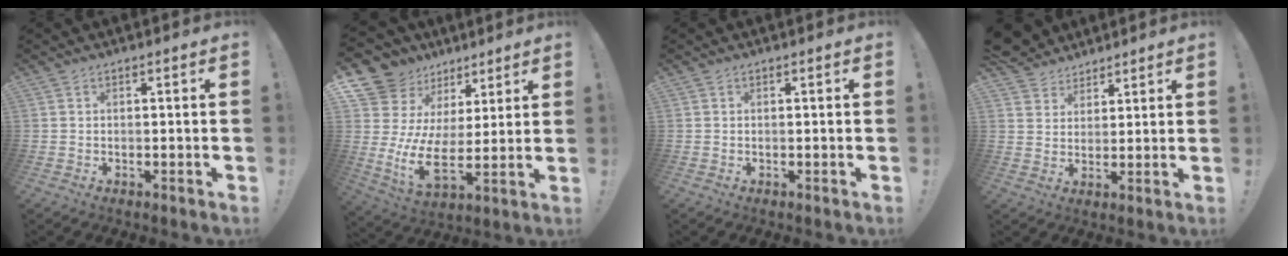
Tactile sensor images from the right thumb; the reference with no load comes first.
{"total": 11.9, "force": [3.9, 8.8, 7.0], "torque": [-0.158, -0.052, 0.070]}
{"total": 0.0}
{"total": 7.0, "force": [5.5, 4.4, 0.4], "torque": [-0.014, -0.041, 0.109]}